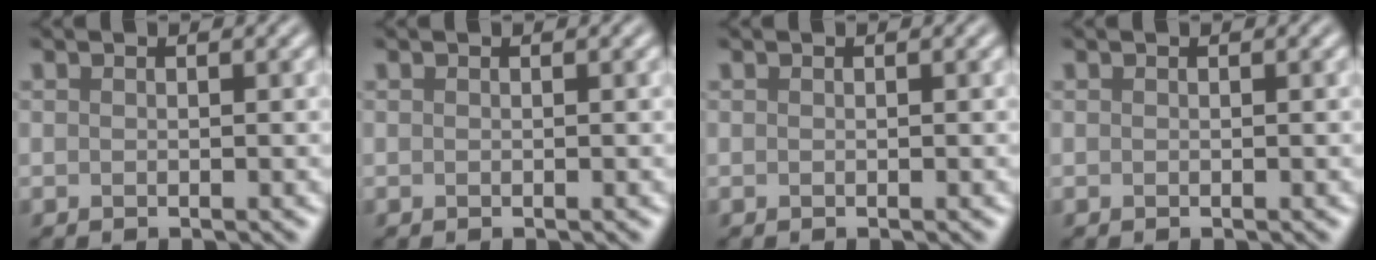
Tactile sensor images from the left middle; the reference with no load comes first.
{"total": 0.0}
{"total": 0.0}
{"total": 0.0}